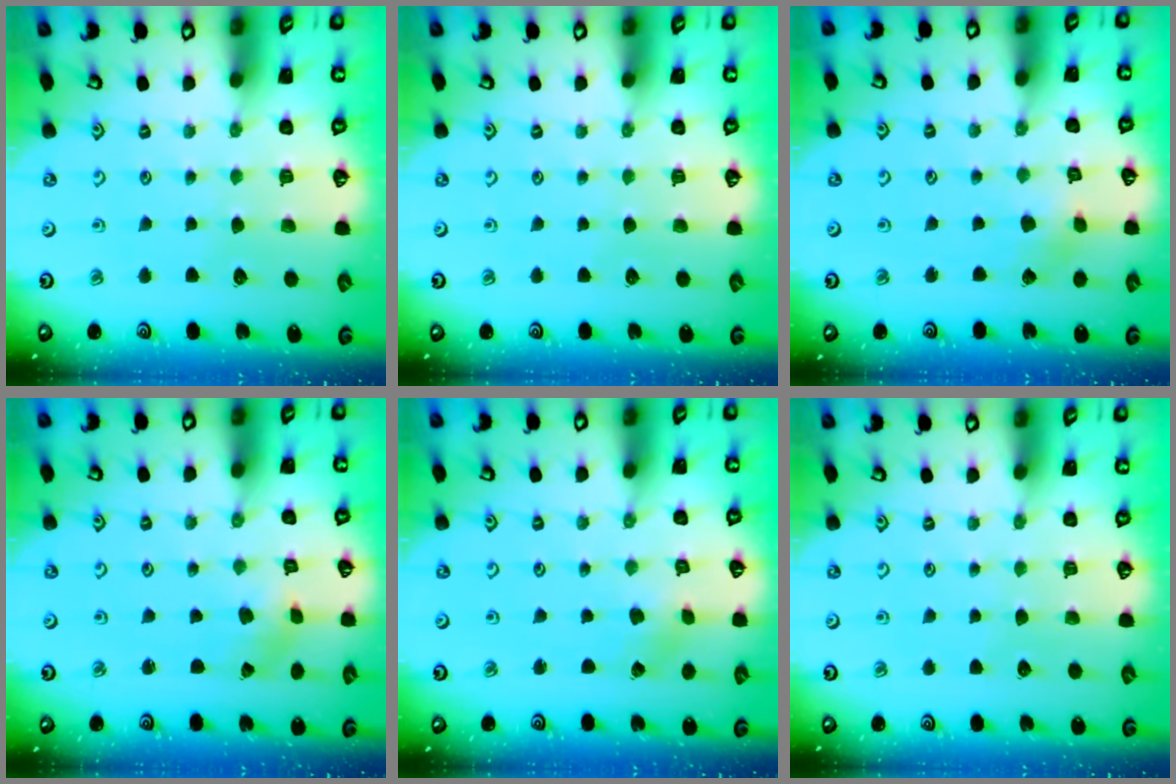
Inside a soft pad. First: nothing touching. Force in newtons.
{"total": 0.0}
{"total": 2.1, "press": 2.1, "slide": 0.1}
{"total": 0.0}
{"total": 0.8, "press": 0.7, "slide": 0.2}
{"total": 0.0}